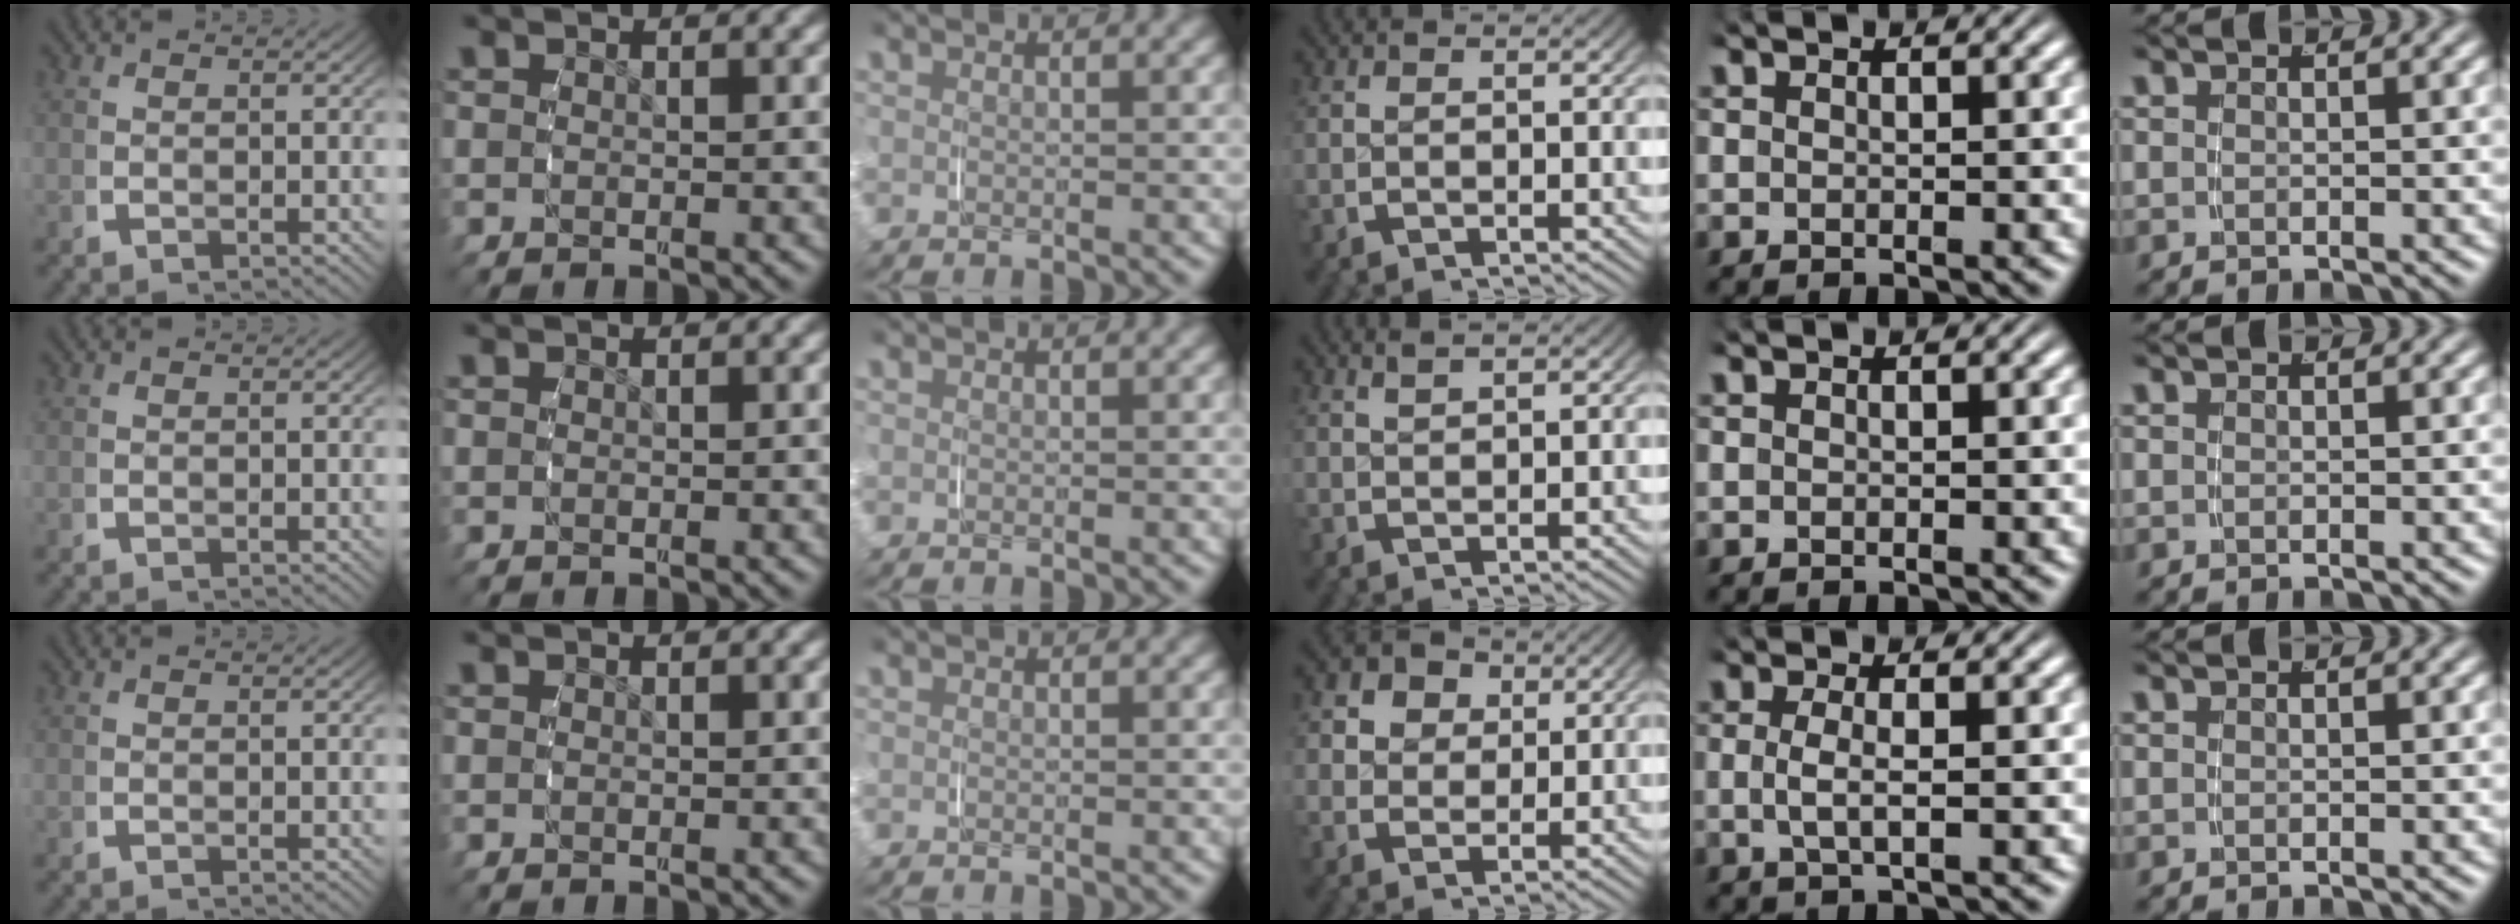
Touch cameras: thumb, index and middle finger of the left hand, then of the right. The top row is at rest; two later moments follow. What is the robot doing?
{"motion": "grasp_and_lifting", "object": "pen bag"}